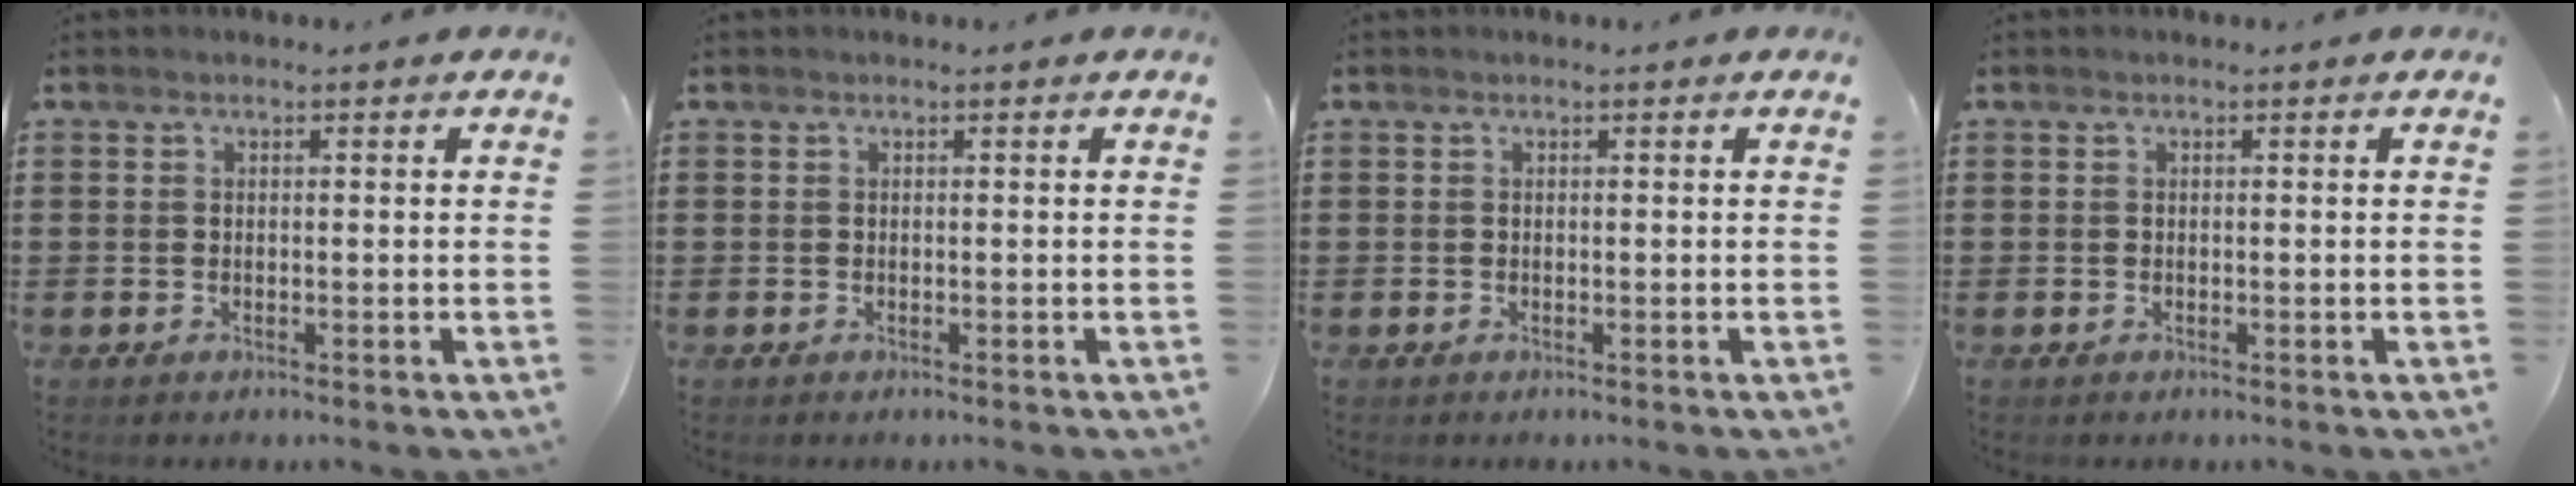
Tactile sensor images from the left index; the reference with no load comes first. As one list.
[{"total": 0.0}, {"total": 0.0}, {"total": 0.0}]